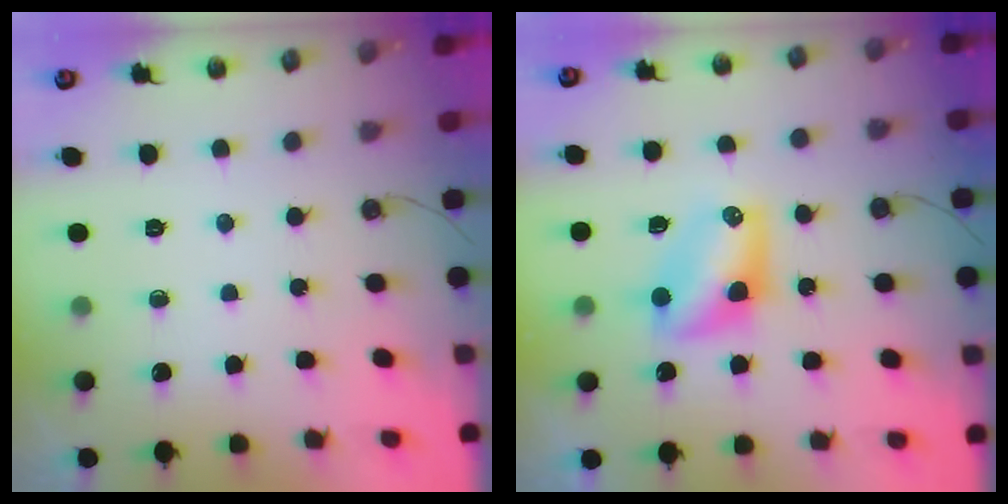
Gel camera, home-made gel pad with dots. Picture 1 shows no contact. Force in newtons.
{"total": 7.7, "press": 7.7, "slide": 0.1}